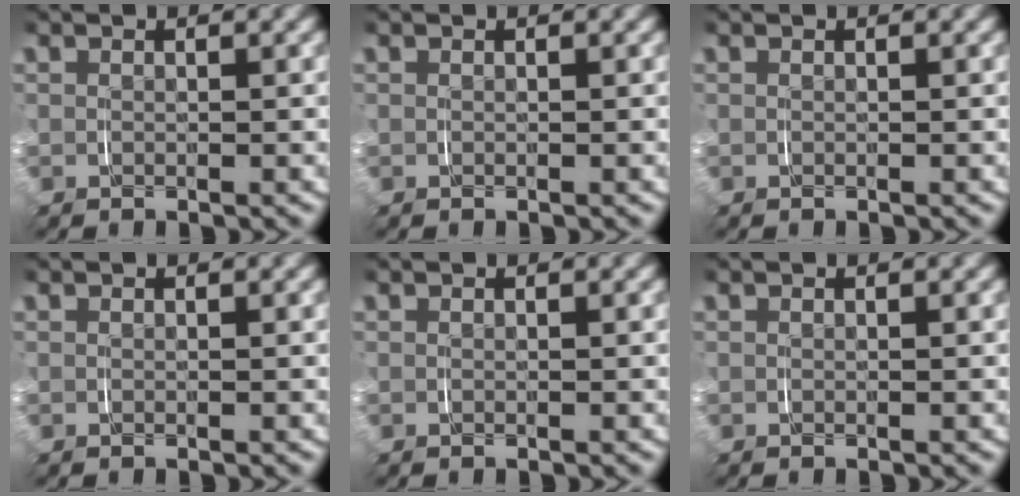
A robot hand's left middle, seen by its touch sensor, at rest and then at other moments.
{"total": 0.0}
{"total": 0.0}
{"total": 0.0}
{"total": 0.0}
{"total": 0.0}